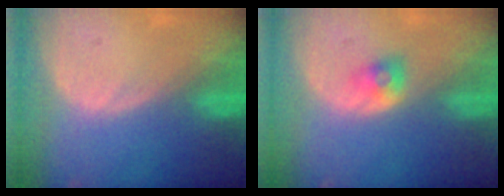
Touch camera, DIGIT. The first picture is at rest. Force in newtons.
{"total": 2.5, "press": 2.3, "slide": 0.9}